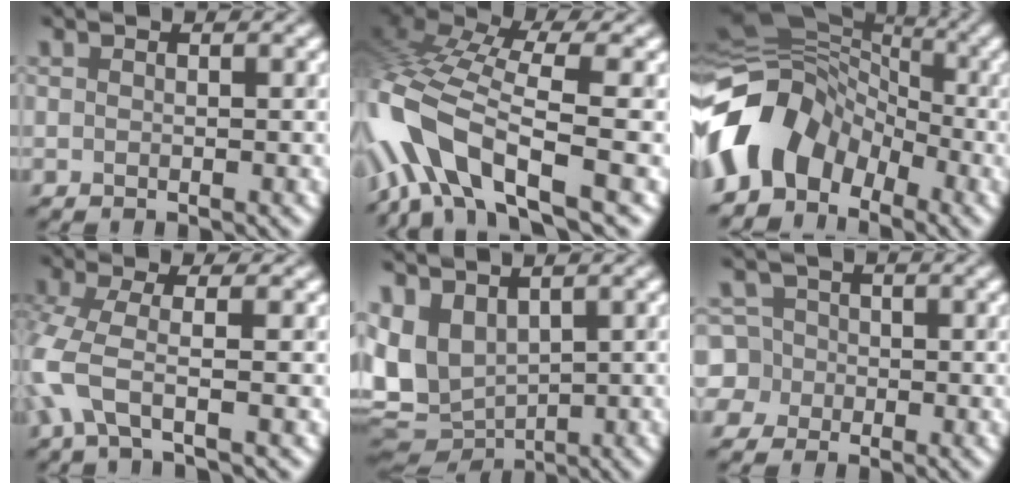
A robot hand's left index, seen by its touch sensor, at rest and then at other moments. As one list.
[{"total": 11.0, "force": [-3.8, 4.5, 9.3], "torque": [-0.195, 0.014, -0.087]}, {"total": 9.8, "force": [-4.6, 6.8, 5.3], "torque": [-0.088, 0.013, -0.107]}, {"total": 4.3, "force": [-1.7, 1.2, 3.8], "torque": [-0.098, -0.006, -0.044]}, {"total": 8.3, "force": [1.2, 5.8, 5.9], "torque": [-0.129, -0.004, 0.040]}, {"total": 6.4, "force": [-1.4, 6.1, 1.5], "torque": [-0.035, 0.019, -0.059]}]